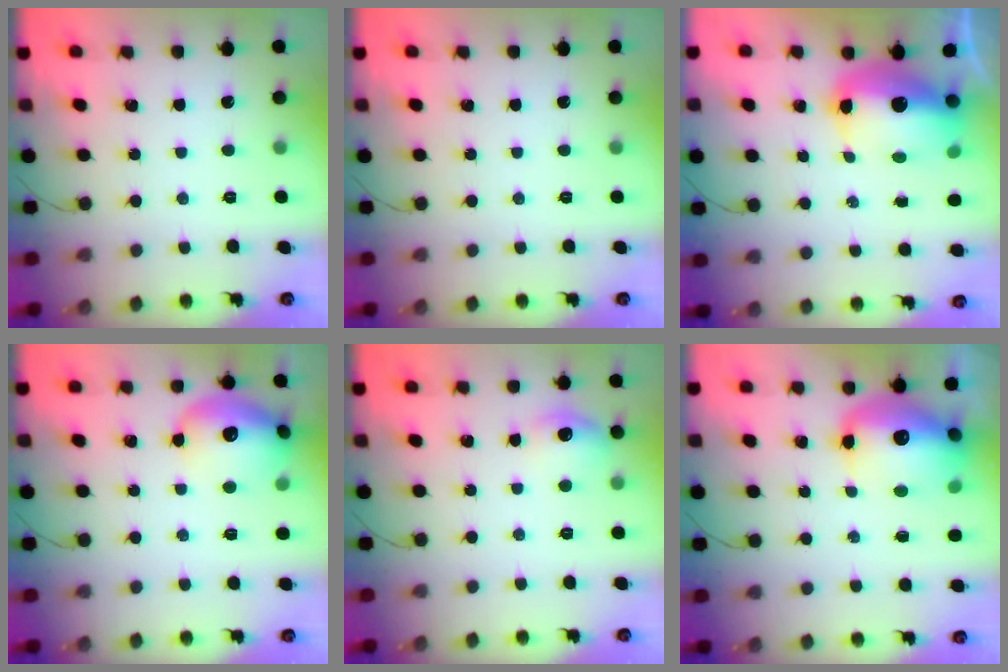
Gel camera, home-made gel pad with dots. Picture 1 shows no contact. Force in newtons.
{"total": 0.0}
{"total": 11.6, "press": 11.4, "slide": 2.2}
{"total": 15.1, "press": 15.0, "slide": 1.6}
{"total": 8.8, "press": 8.8, "slide": 0.7}
{"total": 16.3, "press": 15.8, "slide": 3.9}